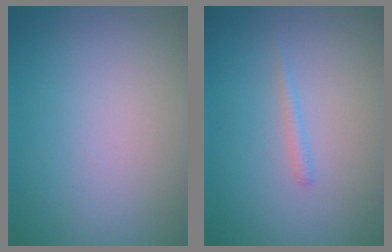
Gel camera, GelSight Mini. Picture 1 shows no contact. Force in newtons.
{"total": 0.8, "press": 0.8, "slide": 0.1}